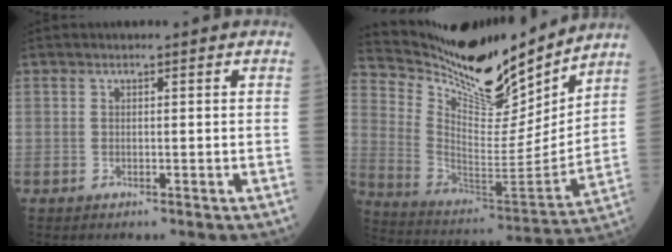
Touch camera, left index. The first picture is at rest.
{"total": 18.7, "force": [17.1, 3.3, 6.8], "torque": [-0.138, -0.038, 0.290]}